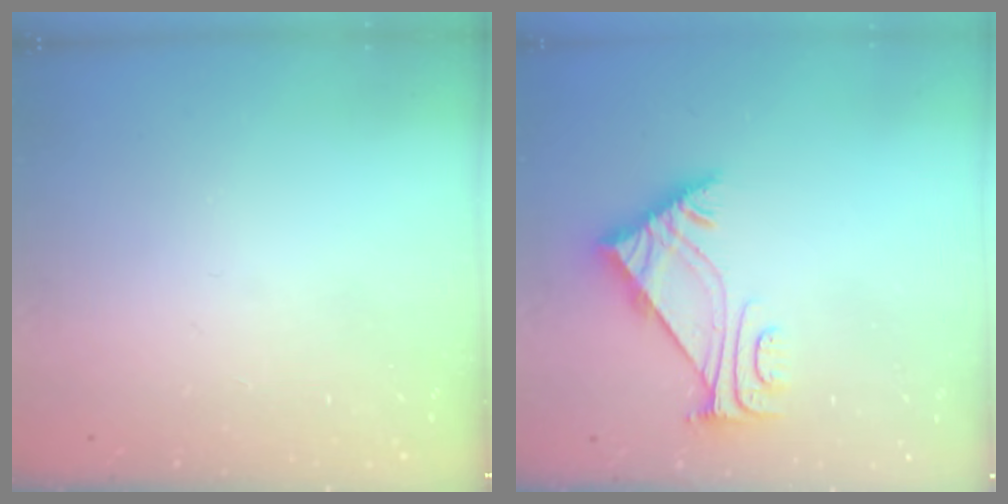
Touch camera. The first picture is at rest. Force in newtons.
{"total": 6.2, "press": 6.1, "slide": 1.1}